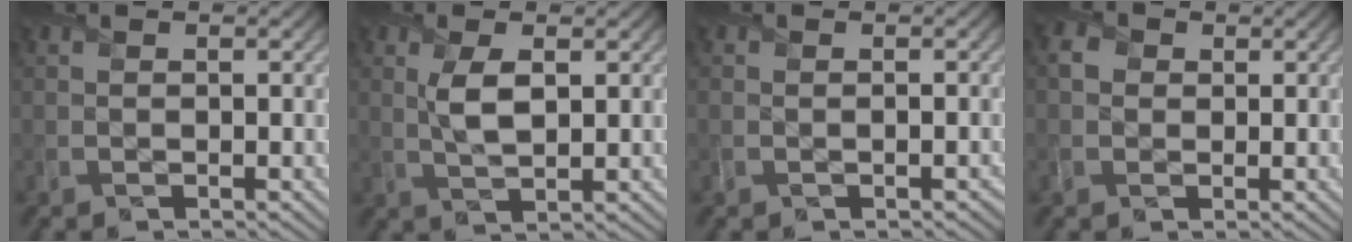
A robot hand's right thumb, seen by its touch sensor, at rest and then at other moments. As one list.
[{"total": 4.0, "force": [1.0, 1.6, 3.5], "torque": [-0.084, 0.000, 0.021]}, {"total": 0.8, "force": [-0.6, 0.4, 0.3], "torque": [-0.003, -0.010, -0.008]}, {"total": 2.2, "force": [0.3, 2.0, 0.9], "torque": [-0.026, 0.005, -0.001]}]